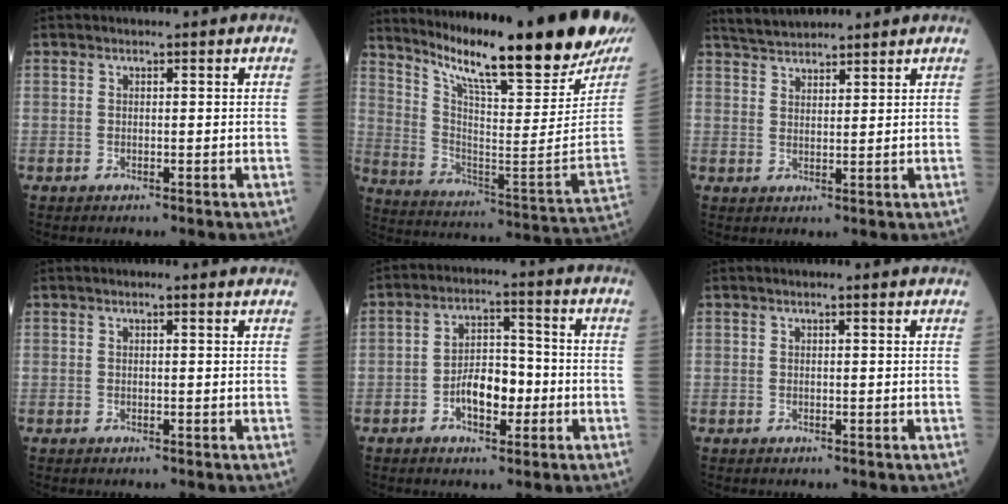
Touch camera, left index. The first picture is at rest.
{"total": 24.1, "force": [19.5, 0.6, 14.1], "torque": [-0.239, -0.065, 0.294]}
{"total": 5.3, "force": [5.0, 0.9, 1.4], "torque": [-0.033, 0.028, 0.093]}
{"total": 1.6, "force": [1.4, 0.0, 0.8], "torque": [-0.015, 0.008, 0.012]}
{"total": 6.7, "force": [-2.1, 3.4, 5.4], "torque": [-0.102, 0.014, -0.035]}
{"total": 1.2, "force": [1.0, -0.1, 0.7], "torque": [-0.014, 0.006, 0.014]}